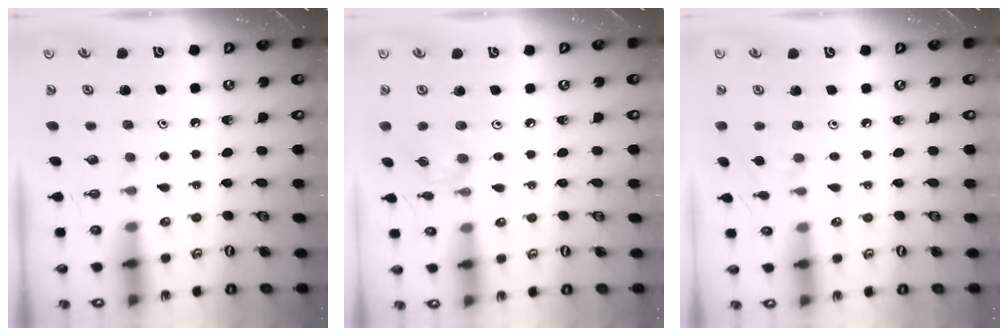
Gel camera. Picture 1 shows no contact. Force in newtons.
{"total": 4.1, "press": 4.1, "slide": 0.5}
{"total": 2.2, "press": 2.2, "slide": 0.5}